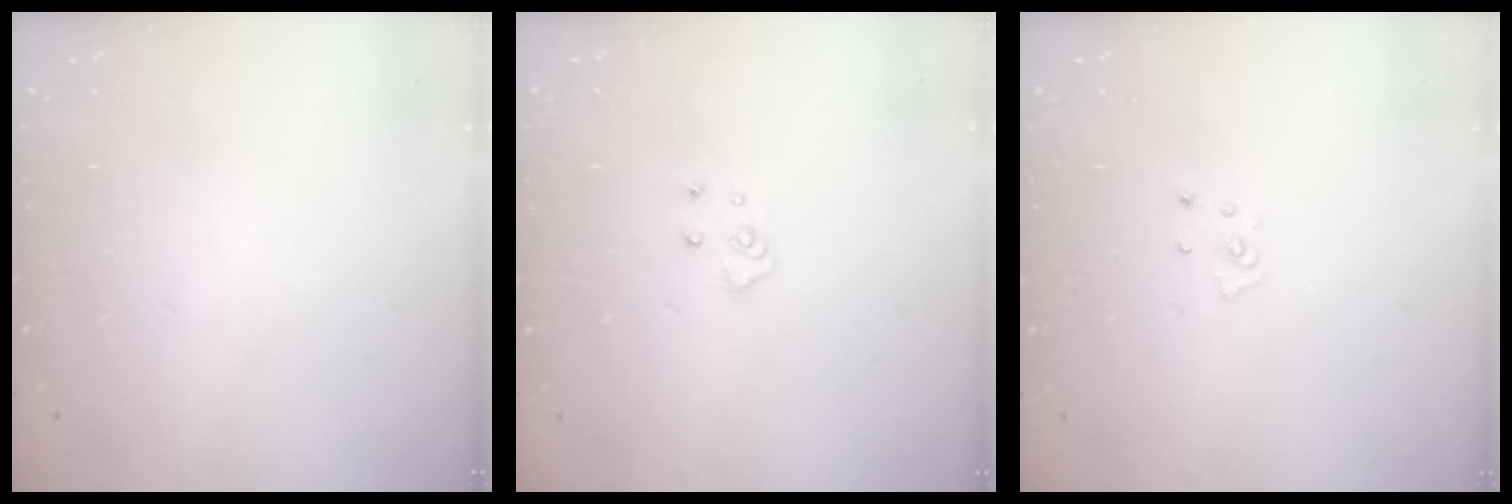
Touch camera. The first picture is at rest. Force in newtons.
{"total": 5.1, "press": 5.1, "slide": 0.4}
{"total": 3.7, "press": 3.7, "slide": 0.3}